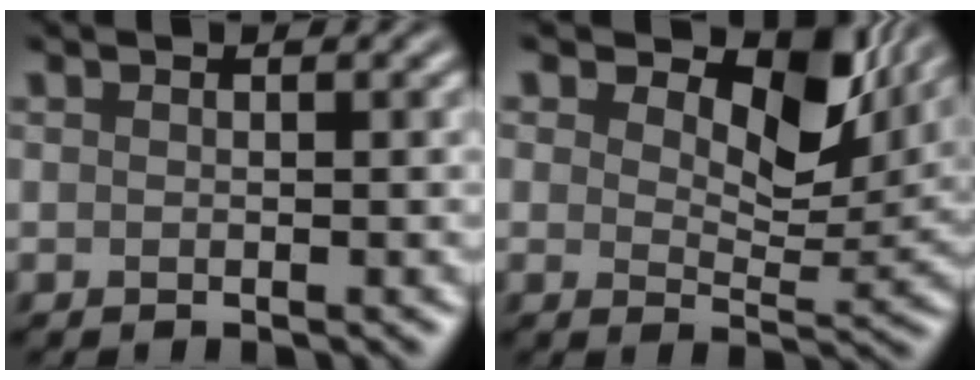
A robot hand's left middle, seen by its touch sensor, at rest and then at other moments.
{"total": 8.5, "force": [4.3, 4.6, 5.8], "torque": [-0.086, -0.005, 0.063]}